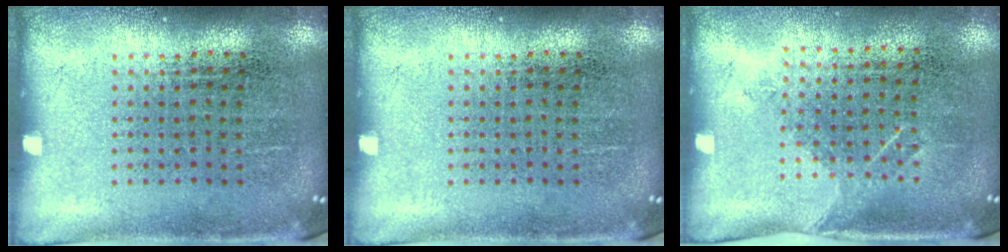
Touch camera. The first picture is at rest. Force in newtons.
{"total": 0.0}
{"total": 1.1, "press": 0.9, "slide": 0.7}